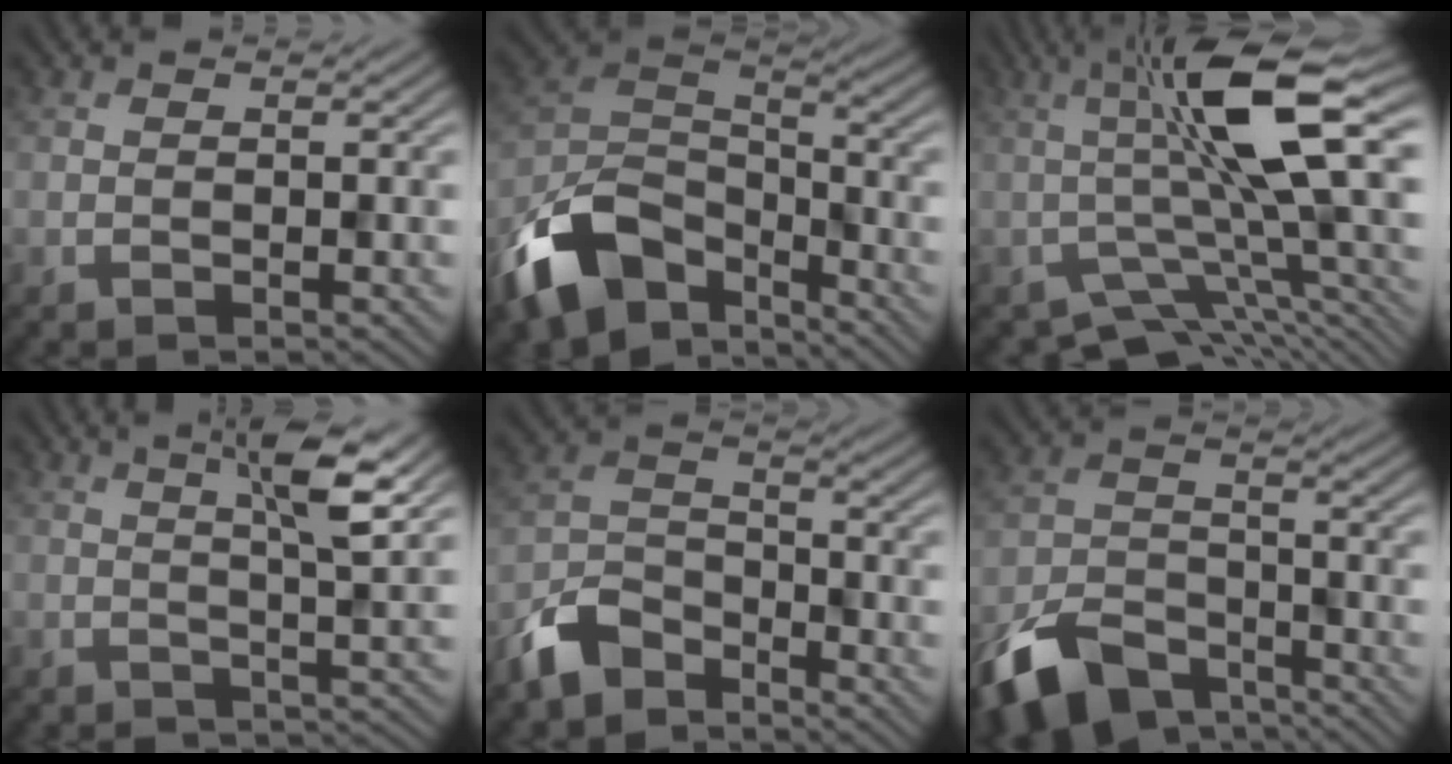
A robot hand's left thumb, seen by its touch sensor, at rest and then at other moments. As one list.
[{"total": 13.7, "force": [-8.4, 7.7, 7.7], "torque": [-0.183, -0.020, -0.168]}, {"total": 11.9, "force": [-0.9, 3.5, 11.4], "torque": [-0.190, 0.005, -0.020]}, {"total": 5.0, "force": [2.2, 0.4, 4.5], "torque": [-0.080, 0.009, 0.037]}, {"total": 7.4, "force": [-5.7, 3.7, 3.1], "torque": [-0.071, -0.004, -0.133]}, {"total": 10.3, "force": [-7.5, 5.0, 5.0], "torque": [-0.107, -0.019, -0.143]}]